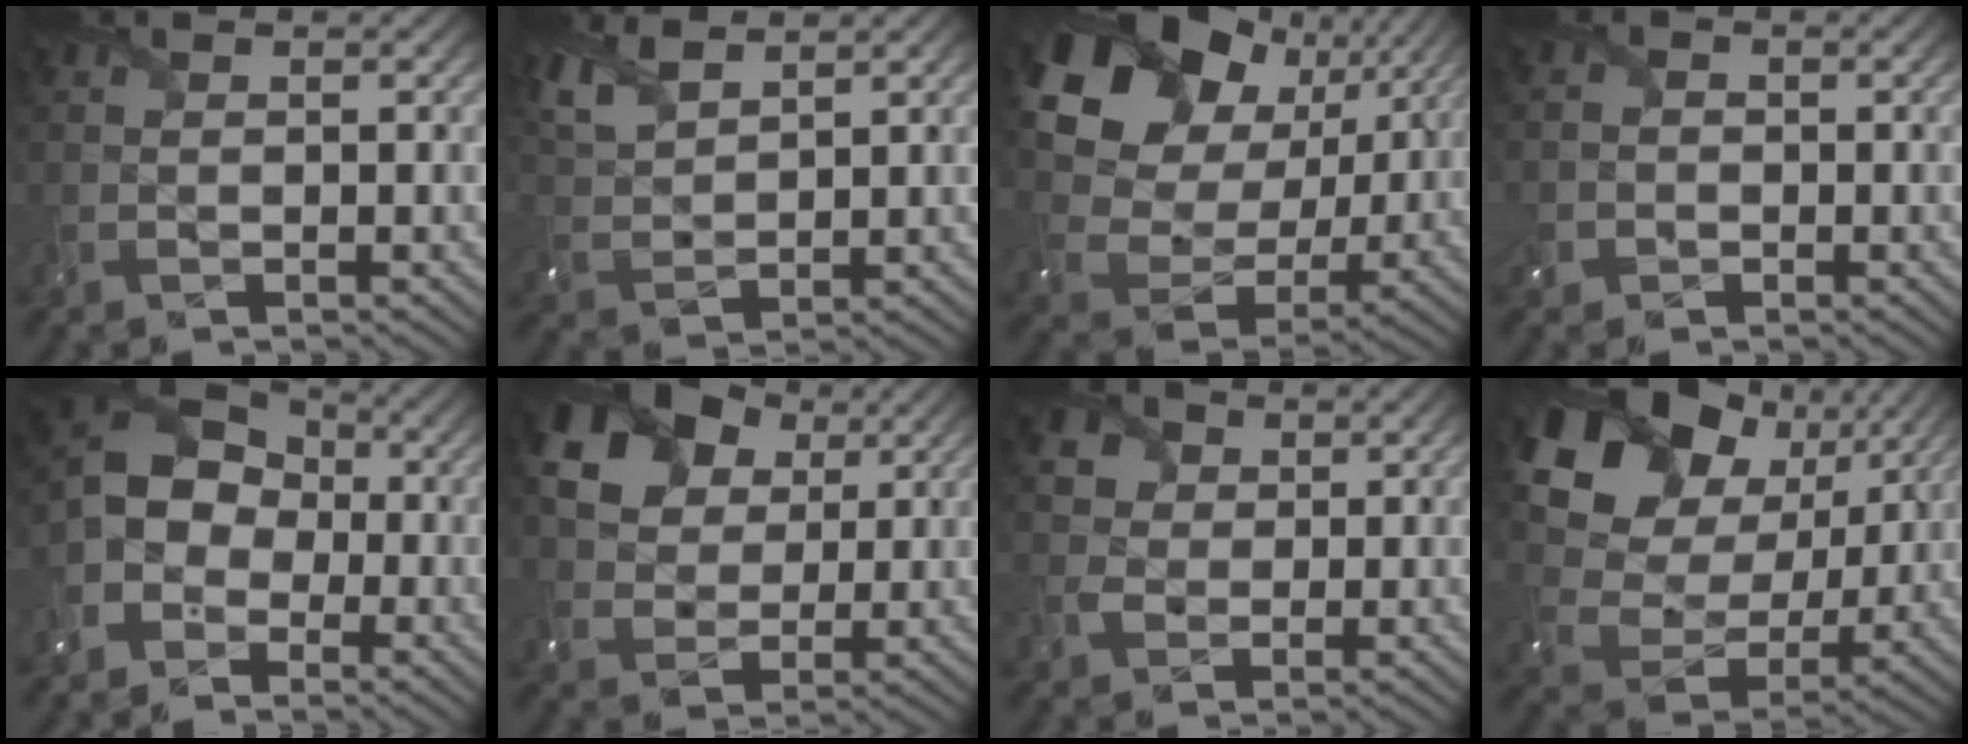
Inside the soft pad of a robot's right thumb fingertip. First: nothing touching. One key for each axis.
{"total": 6.0, "fx": 4.4, "fy": 2.3, "fz": 3.4, "tx": -0.100, "ty": 0.009, "tz": 0.095}
{"total": 18.3, "fx": 8.0, "fy": 13.1, "fz": 9.8, "tx": -0.230, "ty": 0.024, "tz": 0.154}
{"total": 2.7, "fx": -1.2, "fy": 2.3, "fz": 0.6, "tx": -0.017, "ty": -0.003, "tz": -0.030}
{"total": 8.8, "fx": -3.1, "fy": 6.9, "fz": 4.5, "tx": -0.102, "ty": -0.009, "tz": -0.069}
{"total": 14.5, "fx": 6.3, "fy": 10.4, "fz": 7.8, "tx": -0.194, "ty": 0.045, "tz": 0.118}
{"total": 4.3, "fx": 0.8, "fy": 3.9, "fz": 1.6, "tx": -0.056, "ty": 0.005, "tz": 0.005}
{"total": 18.0, "fx": 8.4, "fy": 12.9, "fz": 9.4, "tx": -0.222, "ty": 0.029, "tz": 0.157}